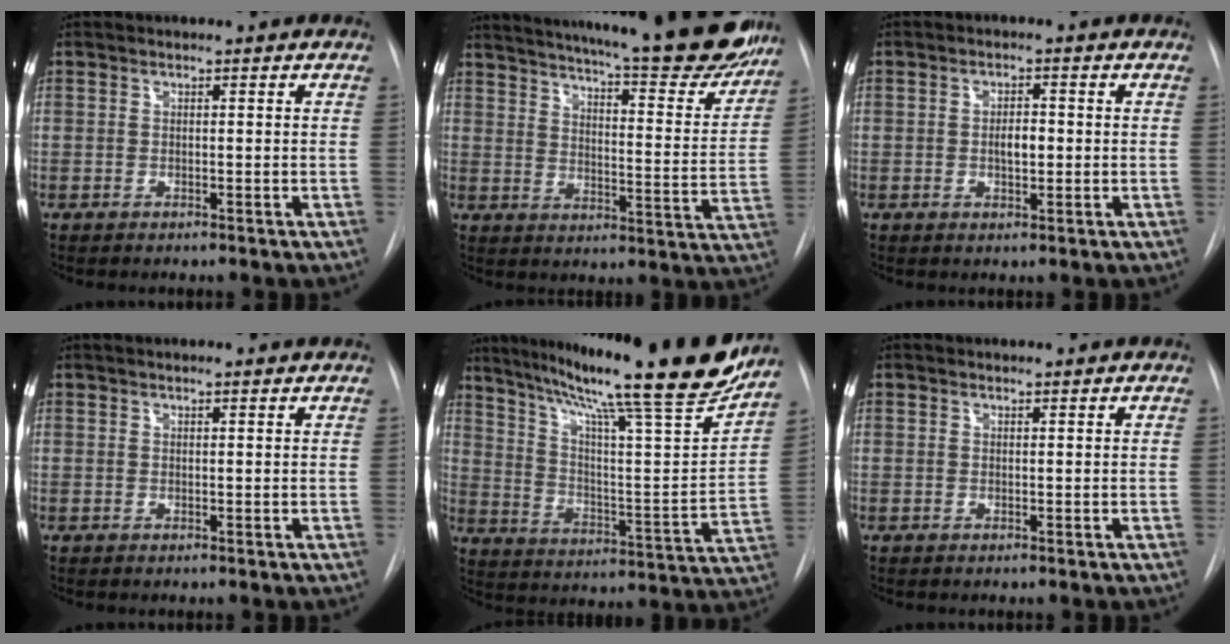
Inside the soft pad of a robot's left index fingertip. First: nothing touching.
{"total": 28.0, "force": [24.3, 3.7, 13.4], "torque": [-0.210, -0.067, 0.304]}
{"total": 2.8, "force": [-0.2, 1.3, 2.5], "torque": [-0.041, -0.001, -0.004]}
{"total": 4.5, "force": [4.1, 0.5, 1.7], "torque": [-0.023, 0.025, 0.047]}
{"total": 26.5, "force": [21.4, 0.8, 15.6], "torque": [-0.254, -0.051, 0.305]}
{"total": 1.5, "force": [1.5, 0.2, 0.2], "torque": [-0.007, 0.008, 0.018]}